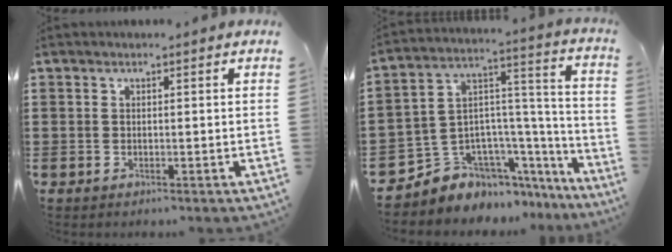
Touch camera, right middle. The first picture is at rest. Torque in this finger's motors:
{"motor_torque": [2.14, 0.00, 0.14, 0.03]}